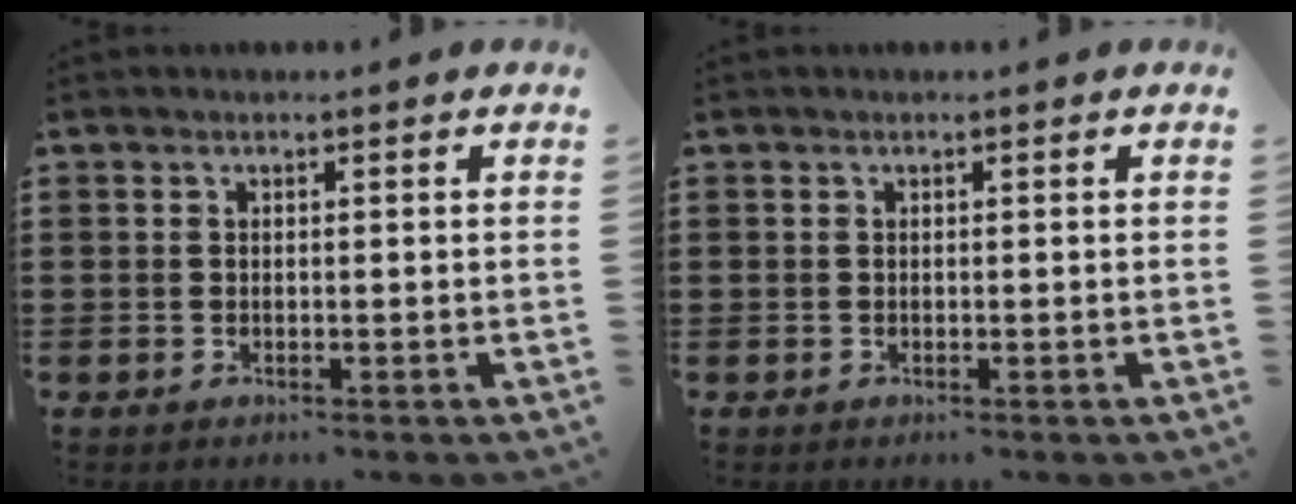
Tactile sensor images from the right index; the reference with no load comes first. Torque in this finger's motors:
{"motor_torque": [-0.35, 0.00, 0.01, -0.01]}